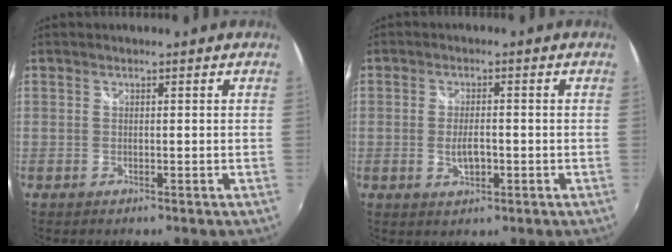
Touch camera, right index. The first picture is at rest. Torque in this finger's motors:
{"motor_torque": [0.08, 0.03, 0.03, 0.03]}